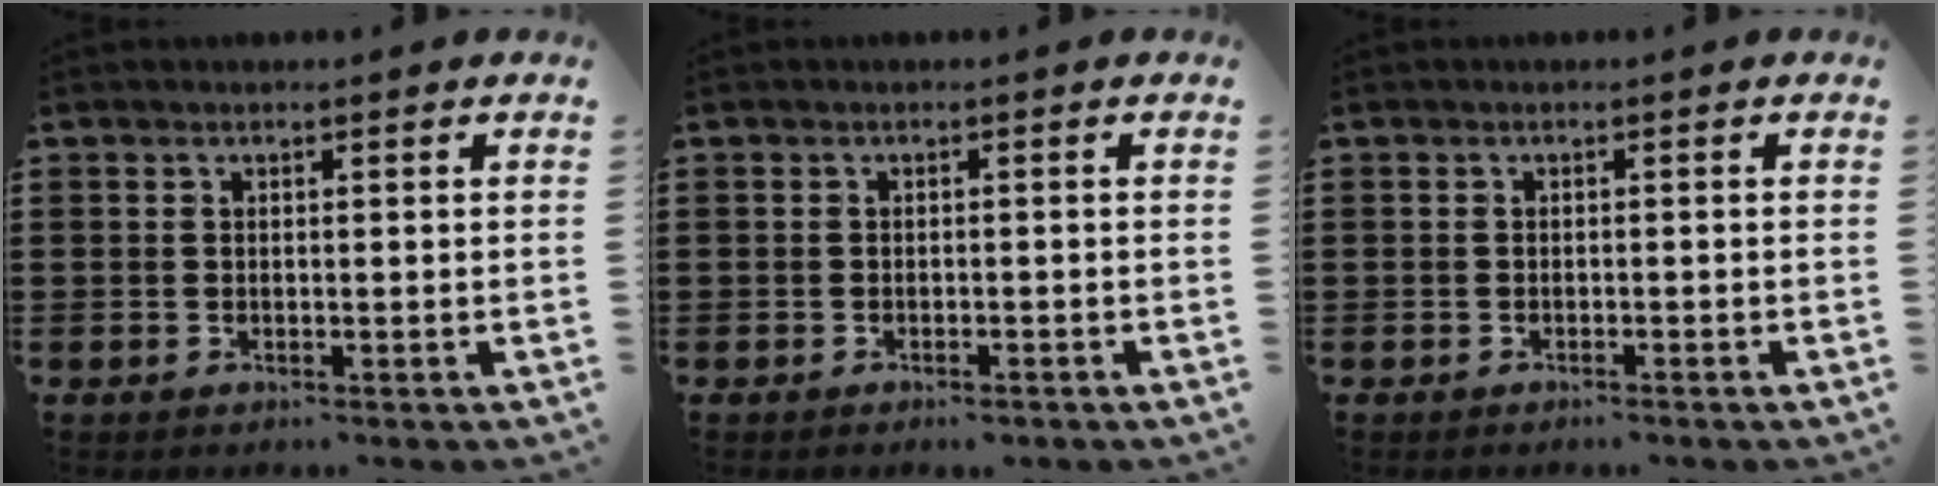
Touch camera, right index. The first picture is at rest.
{"total": 0.7, "force": [-0.7, 0.1, 0.3], "torque": [-0.009, -0.004, -0.012]}
{"total": 0.5, "force": [-0.5, -0.1, 0.1], "torque": [-0.005, -0.003, -0.010]}